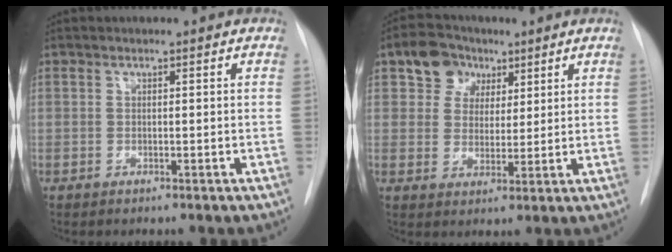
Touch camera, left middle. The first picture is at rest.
{"total": 6.6, "force": [3.4, 5.3, 2.0], "torque": [-0.036, 0.025, 0.060]}